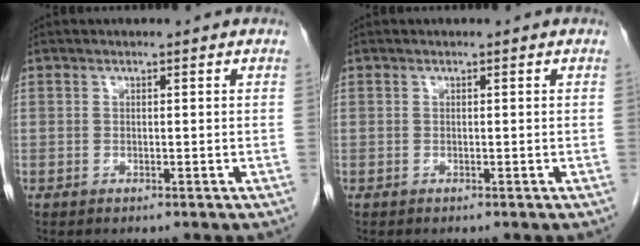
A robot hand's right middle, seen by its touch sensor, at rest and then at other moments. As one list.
[{"total": 0.0}]